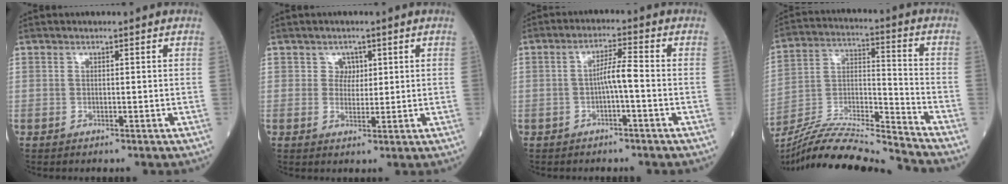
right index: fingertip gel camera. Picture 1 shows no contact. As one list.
[{"total": 2.2, "force": [1.1, 1.8, 0.5], "torque": [-0.001, -0.002, 0.015]}, {"total": 3.6, "force": [-0.8, 0.1, 3.5], "torque": [-0.059, 0.011, -0.011]}, {"total": 17.6, "force": [-16.6, -1.3, 5.8], "torque": [-0.106, 0.006, -0.295]}]